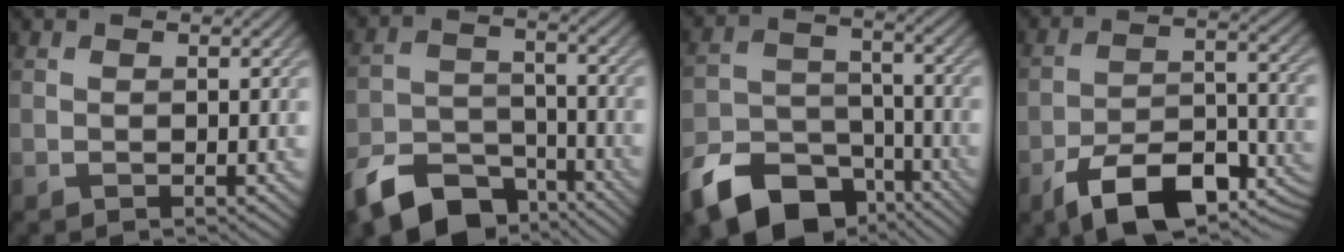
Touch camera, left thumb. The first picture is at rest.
{"total": 10.7, "force": [-7.9, 5.1, 4.9], "torque": [-0.100, -0.020, -0.140]}
{"total": 13.1, "force": [-8.9, 7.2, 6.3], "torque": [-0.139, -0.021, -0.155]}
{"total": 12.6, "force": [-8.1, 5.3, 8.0], "torque": [-0.131, -0.010, -0.138]}